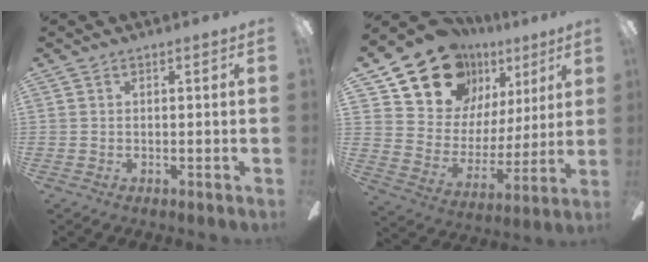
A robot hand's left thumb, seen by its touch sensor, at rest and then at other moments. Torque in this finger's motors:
{"motor_torque": [0.47, 0.59, 1.33, -1.44, 0.10]}